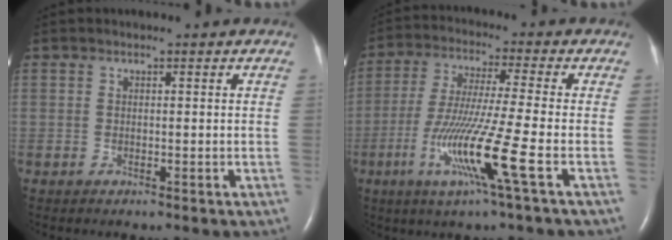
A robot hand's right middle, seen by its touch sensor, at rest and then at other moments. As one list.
[{"total": 11.6, "force": [-4.4, -1.6, 10.6], "torque": [-0.214, -0.029, -0.087]}]